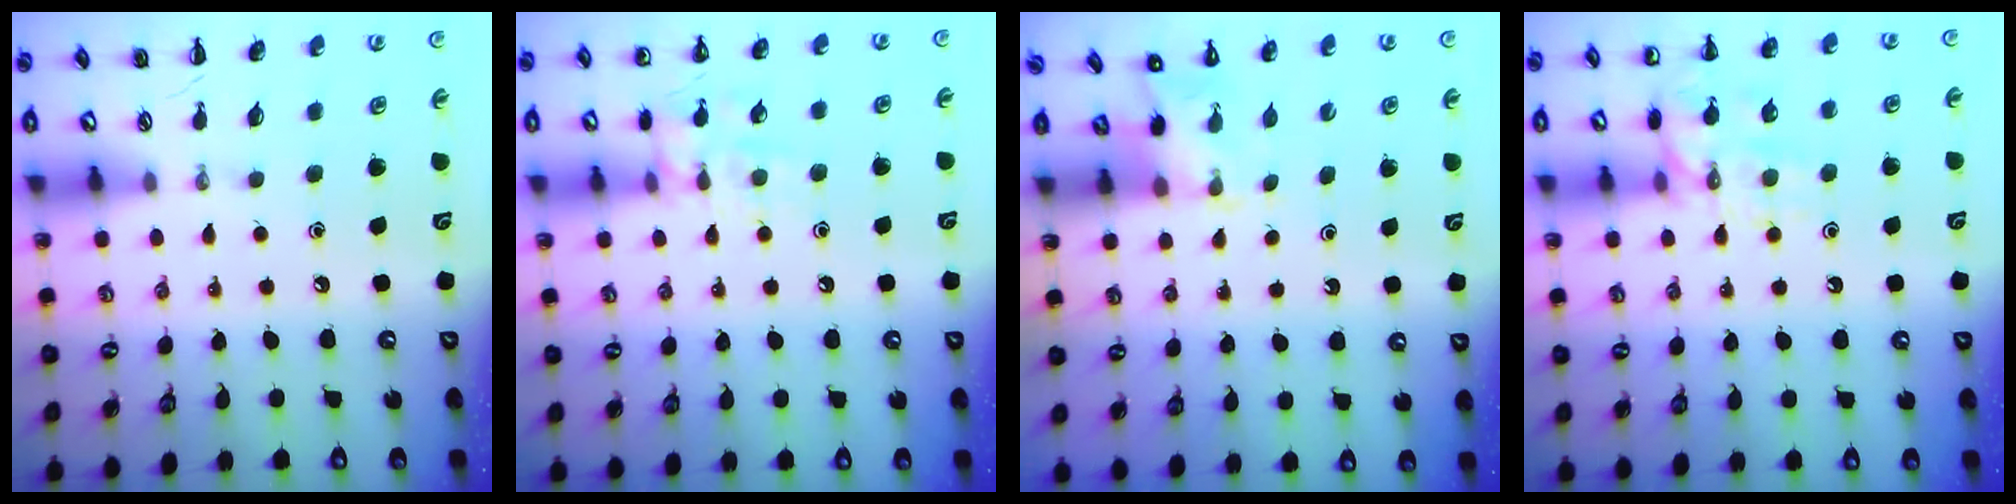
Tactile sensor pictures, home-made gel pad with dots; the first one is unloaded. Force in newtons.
{"total": 9.2, "press": 9.1, "slide": 1.2}
{"total": 3.0, "press": 2.8, "slide": 1.0}
{"total": 13.5, "press": 13.5, "slide": 1.1}